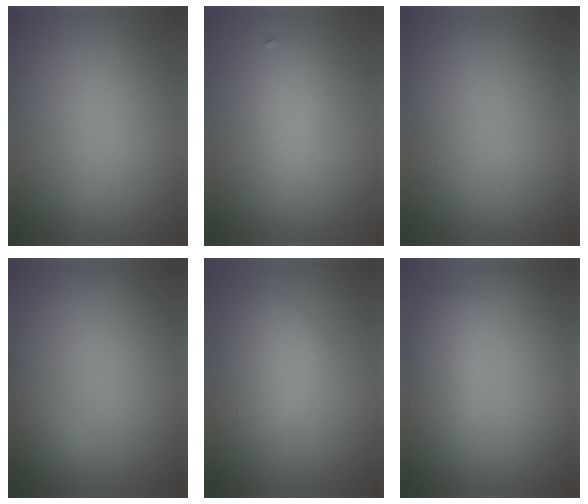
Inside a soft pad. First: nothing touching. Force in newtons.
{"total": 2.3, "press": 2.3, "slide": 0.2}
{"total": 0.0}
{"total": 1.9, "press": 1.9, "slide": 0.1}
{"total": 2.8, "press": 2.8, "slide": 0.1}
{"total": 2.4, "press": 2.4, "slide": 0.1}